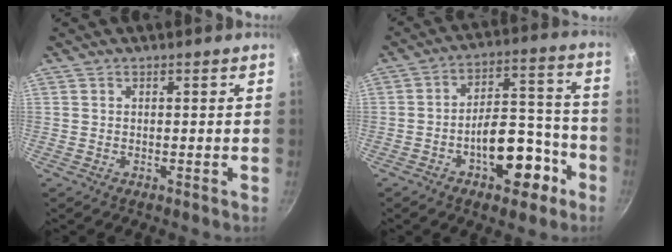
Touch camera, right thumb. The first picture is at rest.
{"total": 14.0, "force": [-6.4, 7.4, 10.1], "torque": [-0.100, 0.073, -0.086]}